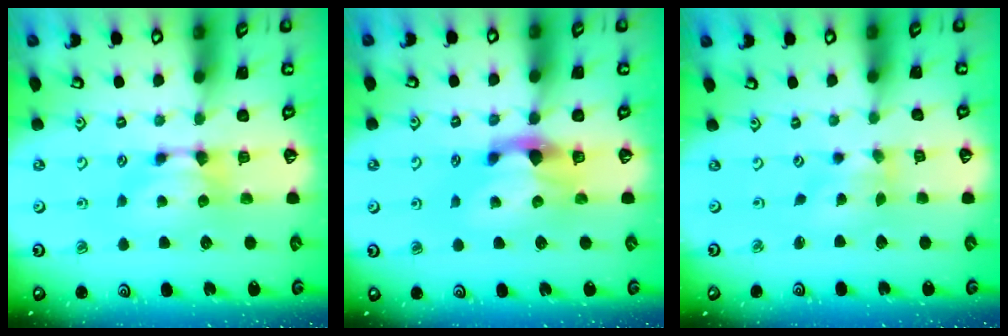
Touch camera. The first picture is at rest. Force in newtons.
{"total": 3.1, "press": 2.6, "slide": 1.6}
{"total": 1.3, "press": 0.6, "slide": 1.2}